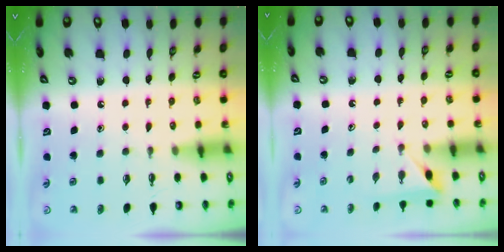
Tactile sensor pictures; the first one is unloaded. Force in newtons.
{"total": 2.1, "press": 2.1, "slide": 0.2}